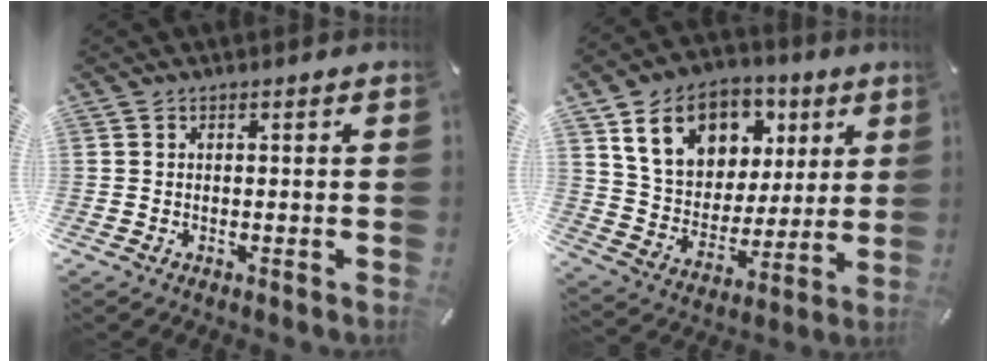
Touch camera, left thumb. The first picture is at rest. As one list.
[{"total": 16.3, "force": [7.9, 12.4, 7.0], "torque": [-0.135, -0.020, 0.154]}]